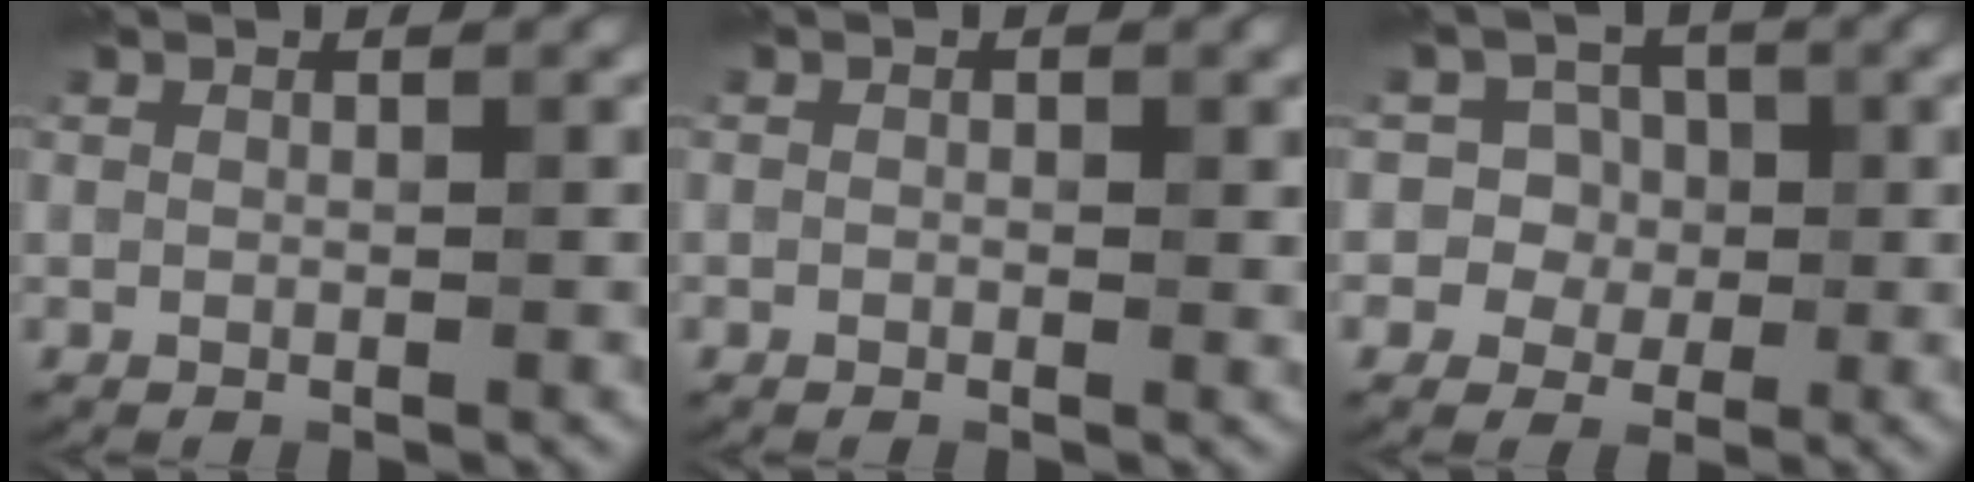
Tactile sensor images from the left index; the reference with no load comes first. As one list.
[{"total": 1.0, "force": [0.1, 0.6, 0.9], "torque": [-0.009, -0.003, 0.001]}, {"total": 5.6, "force": [0.9, 5.3, 1.3], "torque": [-0.008, 0.035, -0.007]}]